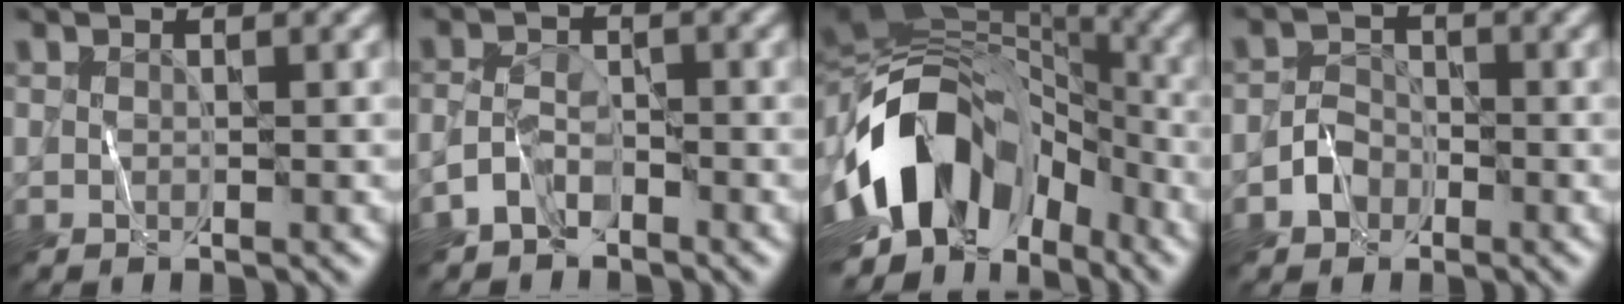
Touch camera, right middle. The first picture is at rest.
{"total": 2.7, "force": [-2.1, 1.2, 1.2], "torque": [-0.024, 0.012, -0.047]}
{"total": 15.2, "force": [-4.9, 9.8, 10.5], "torque": [-0.189, 0.013, -0.098]}
{"total": 2.0, "force": [-1.2, 1.5, 0.6], "torque": [-0.004, 0.012, -0.026]}